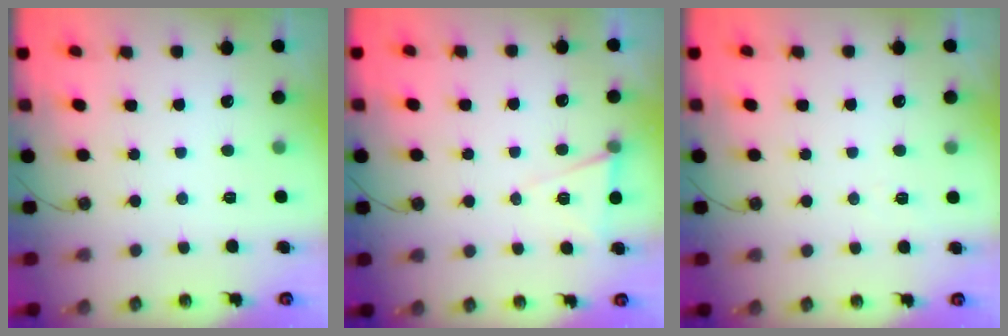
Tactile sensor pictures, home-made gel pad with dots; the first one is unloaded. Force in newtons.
{"total": 6.7, "press": 4.7, "slide": 4.8}
{"total": 4.5, "press": 3.2, "slide": 3.2}